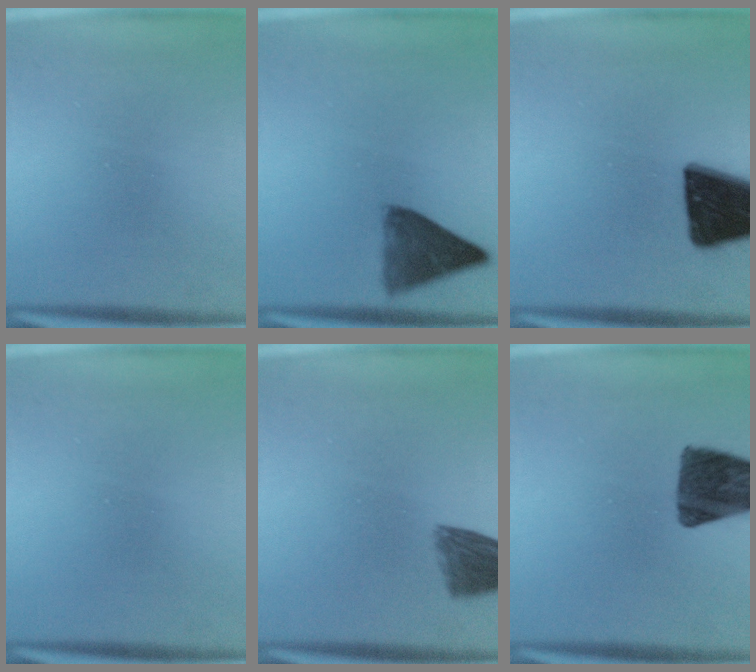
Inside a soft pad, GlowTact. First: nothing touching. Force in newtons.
{"total": 7.1}
{"total": 18.5}
{"total": 0.0}
{"total": 6.0}
{"total": 10.7}